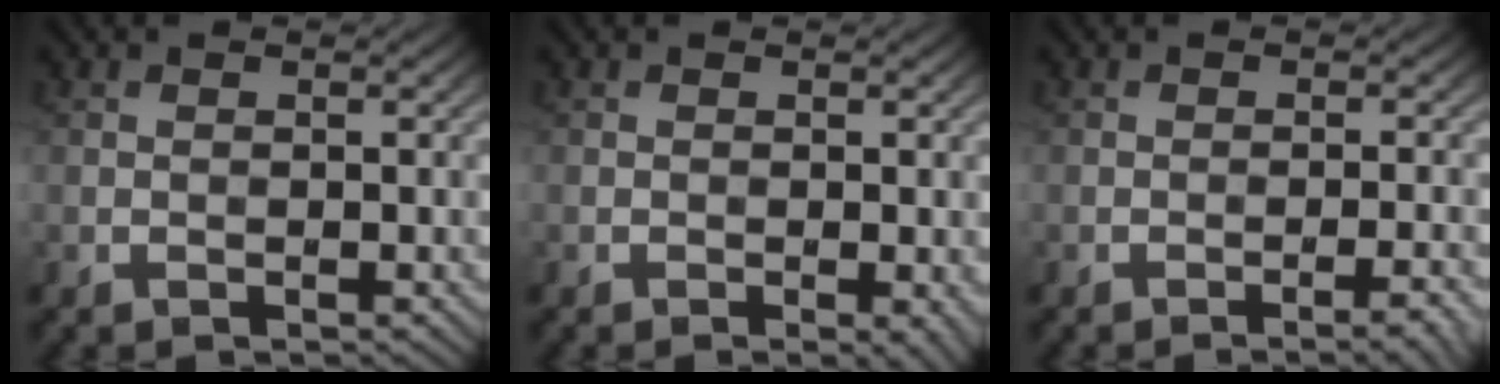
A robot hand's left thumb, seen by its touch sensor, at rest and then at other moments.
{"total": 1.4, "force": [-0.4, 0.3, 1.3], "torque": [-0.017, -0.005, -0.006]}
{"total": 2.7, "force": [-1.6, 0.4, 2.2], "torque": [-0.028, 0.009, -0.027]}